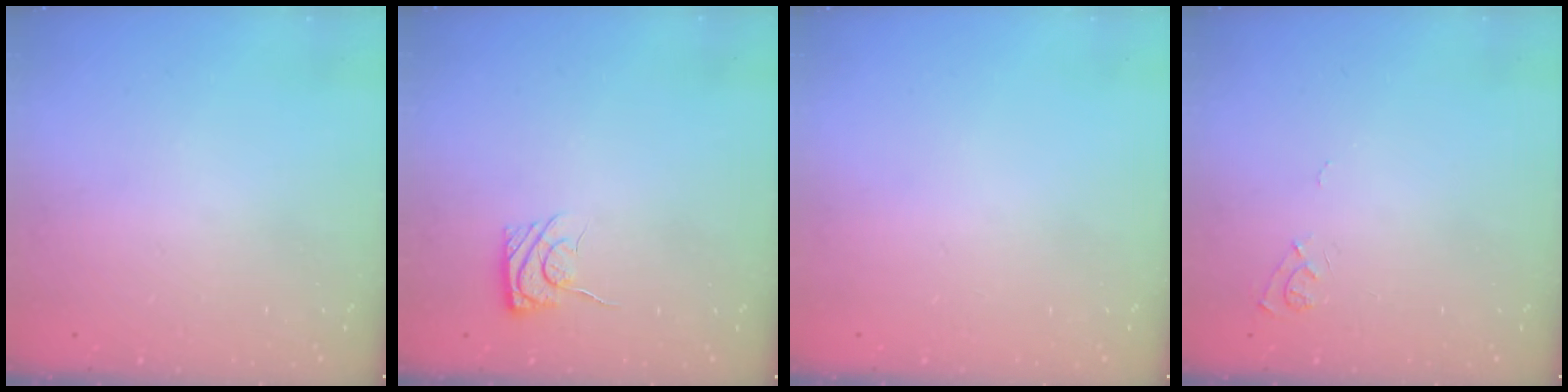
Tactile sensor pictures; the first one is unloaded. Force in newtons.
{"total": 6.1, "press": 5.9, "slide": 1.6}
{"total": 0.0}
{"total": 6.8, "press": 6.8, "slide": 0.6}